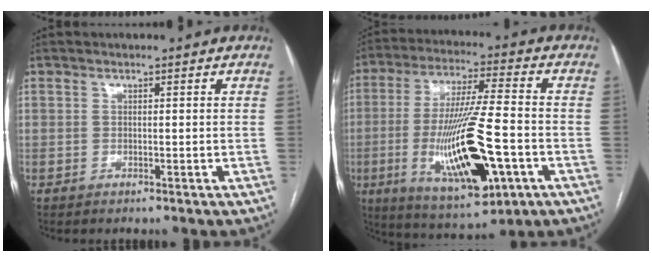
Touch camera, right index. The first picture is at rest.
{"total": 18.6, "force": [-5.2, 3.4, 17.5], "torque": [-0.347, -0.021, -0.075]}